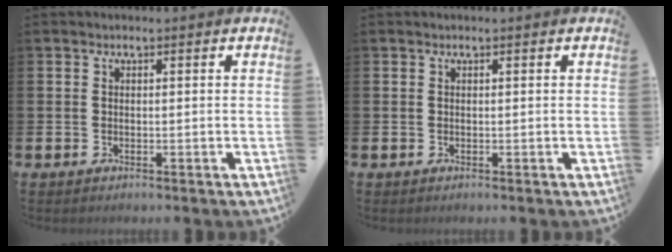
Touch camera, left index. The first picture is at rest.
{"total": 0.0}